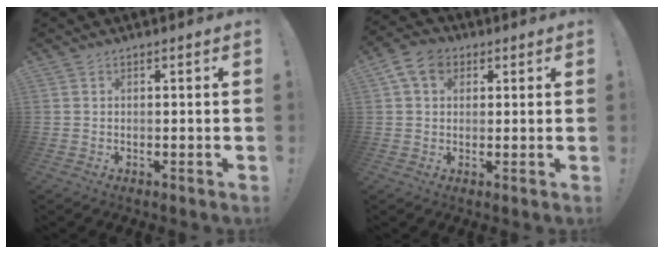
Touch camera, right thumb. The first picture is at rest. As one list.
[{"total": 8.0, "force": [3.2, 5.8, 4.4], "torque": [-0.077, -0.003, 0.062]}]